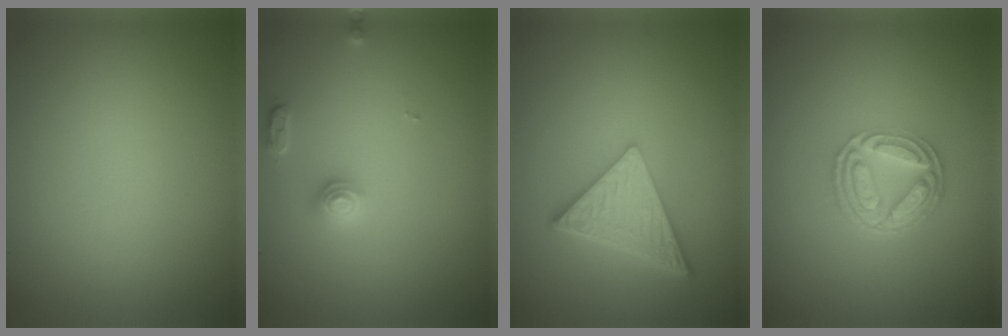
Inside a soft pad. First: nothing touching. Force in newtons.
{"total": 1.7, "press": 1.7, "slide": 0.3}
{"total": 4.8, "press": 4.2, "slide": 2.4}
{"total": 5.0, "press": 3.7, "slide": 3.3}